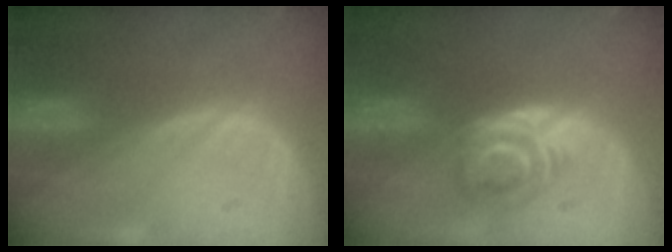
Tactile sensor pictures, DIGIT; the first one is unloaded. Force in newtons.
{"total": 6.2, "press": 5.1, "slide": 3.6}